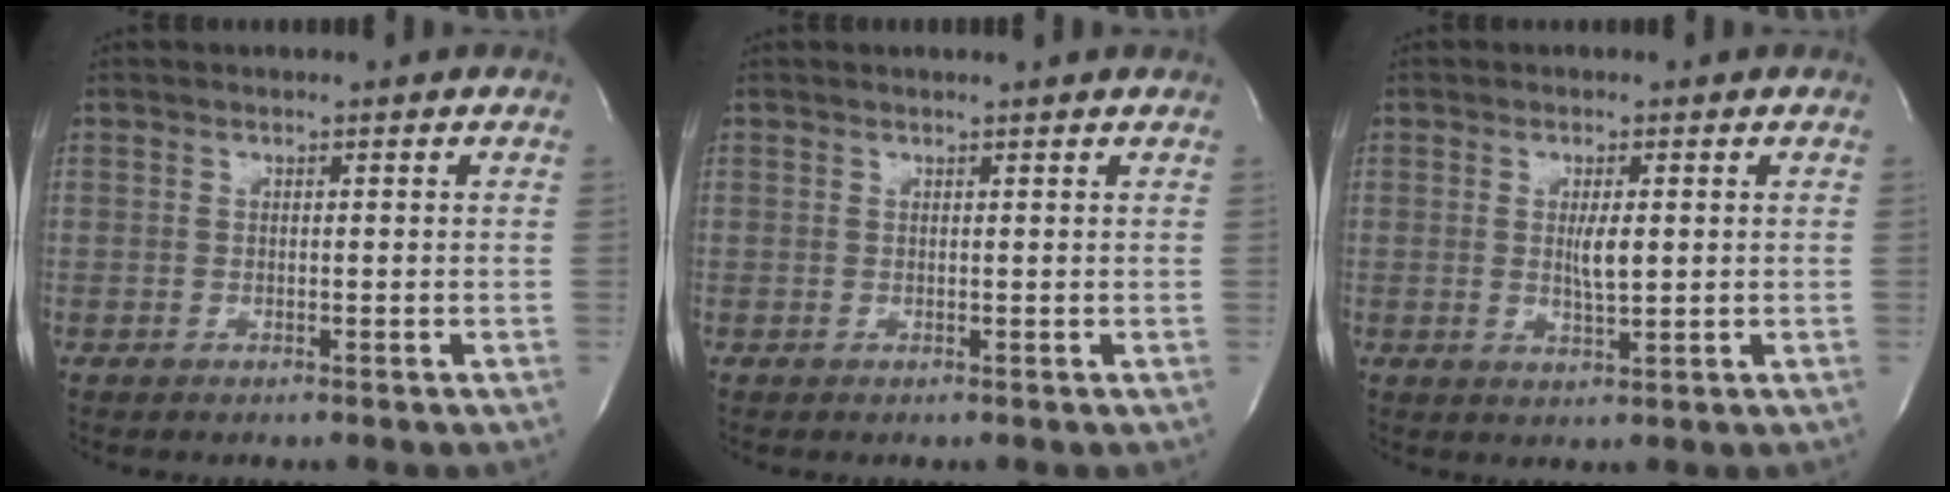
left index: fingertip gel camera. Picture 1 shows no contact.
{"total": 2.1, "force": [2.1, -0.3, 0.5], "torque": [-0.011, 0.004, 0.023]}
{"total": 3.2, "force": [0.4, 0.5, 3.1], "torque": [-0.057, -0.005, 0.009]}